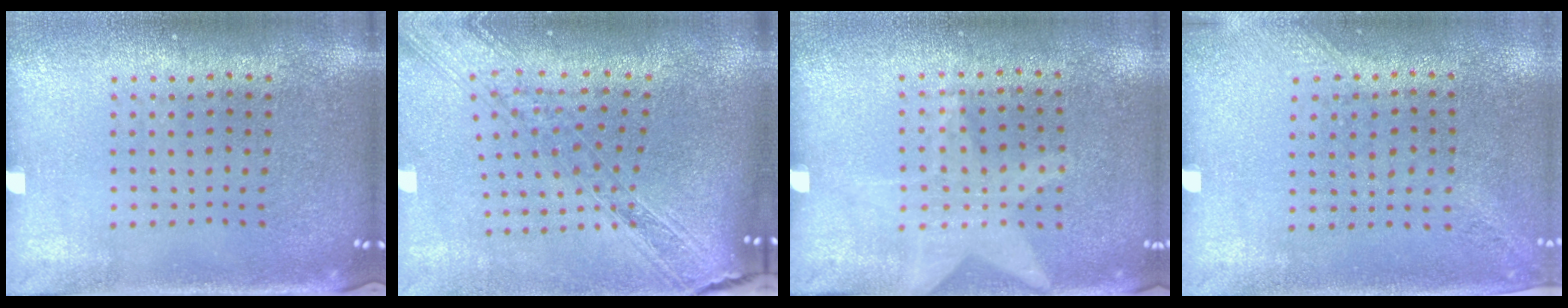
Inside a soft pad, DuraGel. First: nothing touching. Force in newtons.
{"total": 2.3, "press": 1.9, "slide": 1.2}
{"total": 1.2, "press": 0.9, "slide": 0.8}
{"total": 1.4, "press": 1.1, "slide": 0.9}